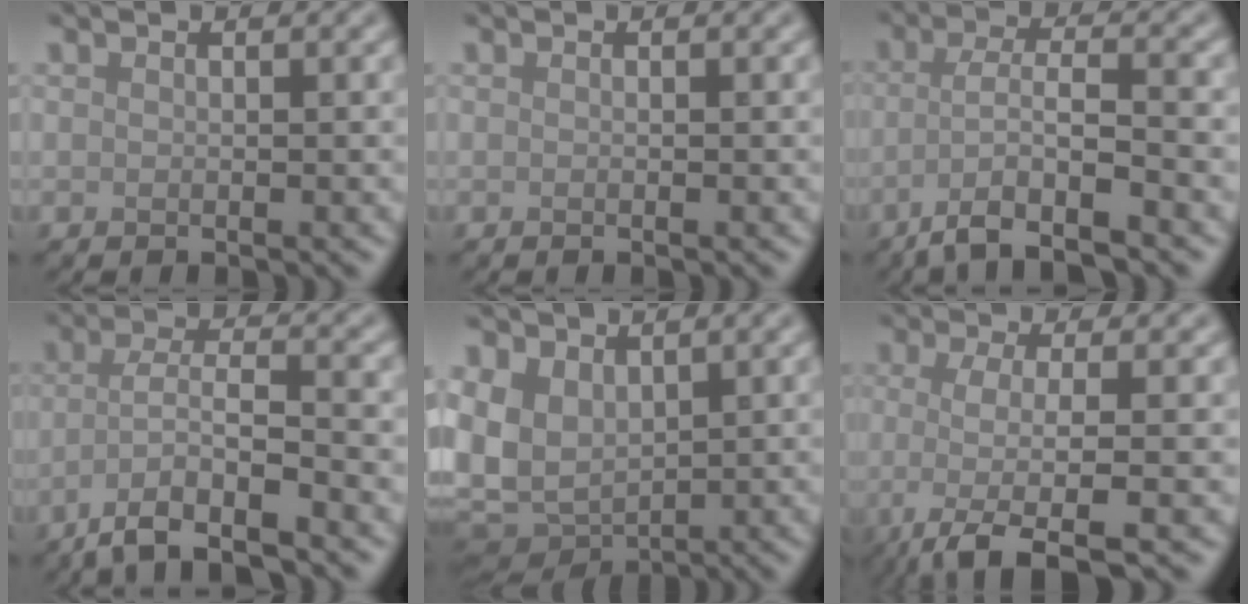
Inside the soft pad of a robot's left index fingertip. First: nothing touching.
{"total": 0.0}
{"total": 5.7, "force": [-3.1, 1.1, 4.6], "torque": [-0.083, 0.002, -0.064]}
{"total": 6.2, "force": [-3.9, 1.4, 4.6], "torque": [-0.084, 0.003, -0.077]}
{"total": 7.3, "force": [0.8, 5.3, 5.0], "torque": [-0.130, -0.011, 0.021]}
{"total": 5.1, "force": [-1.8, 1.3, 4.6], "torque": [-0.071, -0.008, -0.048]}